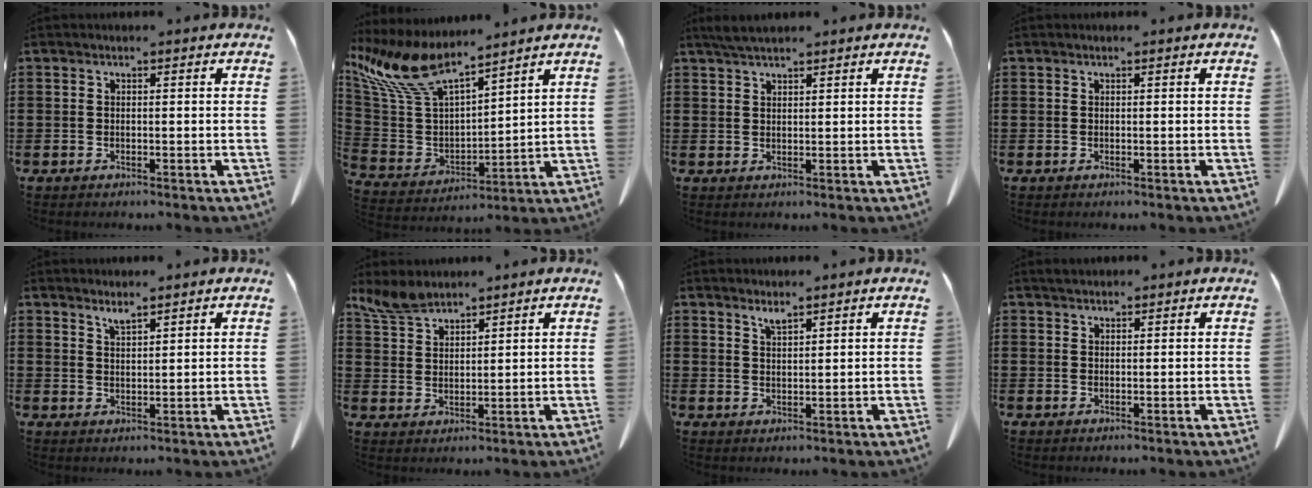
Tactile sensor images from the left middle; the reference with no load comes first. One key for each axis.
{"total": 11.4, "fx": 8.8, "fy": 3.6, "fz": 6.2, "tx": -0.160, "ty": -0.043, "tz": 0.157}
{"total": 2.3, "fx": 1.9, "fy": 0.4, "fz": 1.2, "tx": -0.027, "ty": 0.003, "tz": 0.034}
{"total": 0.0}
{"total": 2.1, "fx": 2.0, "fy": -0.1, "fz": 0.7, "tx": -0.017, "ty": -0.002, "tz": 0.039}
{"total": 5.0, "fx": 4.2, "fy": 1.9, "fz": 1.8, "tx": -0.050, "ty": -0.008, "tz": 0.080}
{"total": 2.0, "fx": 1.9, "fy": 0.0, "fz": 0.8, "tx": -0.018, "ty": -0.002, "tz": 0.036}
{"total": 1.1, "fx": 1.0, "fy": 0.3, "fz": 0.2, "tx": -0.006, "ty": 0.001, "tz": 0.020}